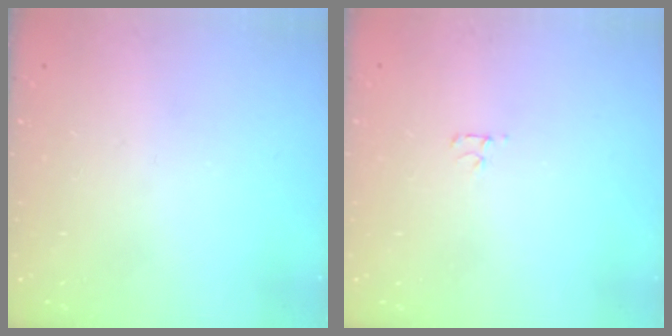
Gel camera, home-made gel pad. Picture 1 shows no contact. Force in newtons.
{"total": 2.7, "press": 2.7, "slide": 0.3}